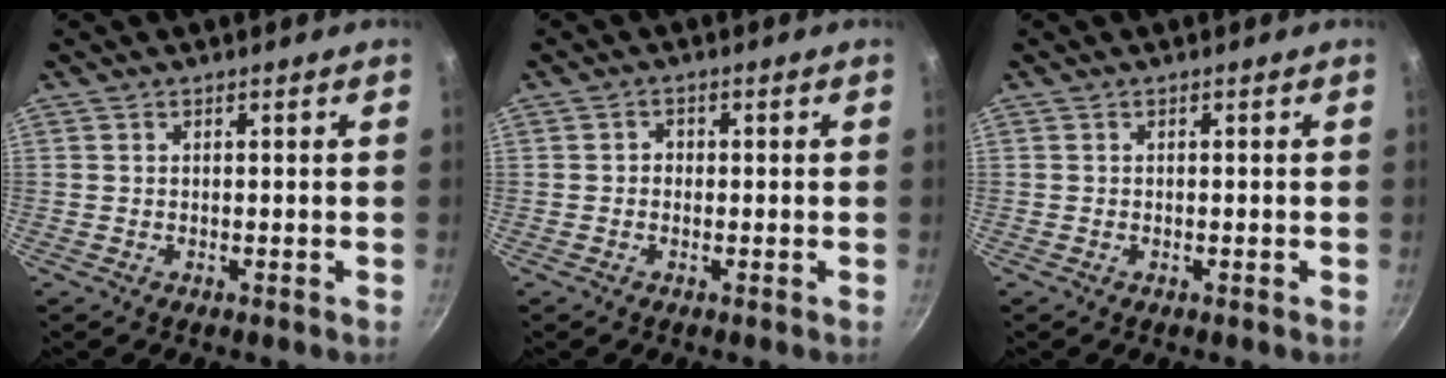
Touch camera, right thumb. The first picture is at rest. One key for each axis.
{"total": 1.5, "fx": -0.2, "fy": 1.3, "fz": 0.6, "tx": -0.004, "ty": 0.004, "tz": -0.007}
{"total": 0.0}